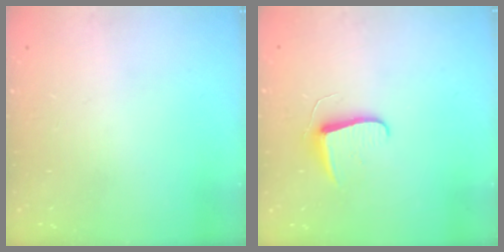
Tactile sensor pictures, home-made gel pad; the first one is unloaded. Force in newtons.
{"total": 7.1, "press": 7.1, "slide": 0.7}